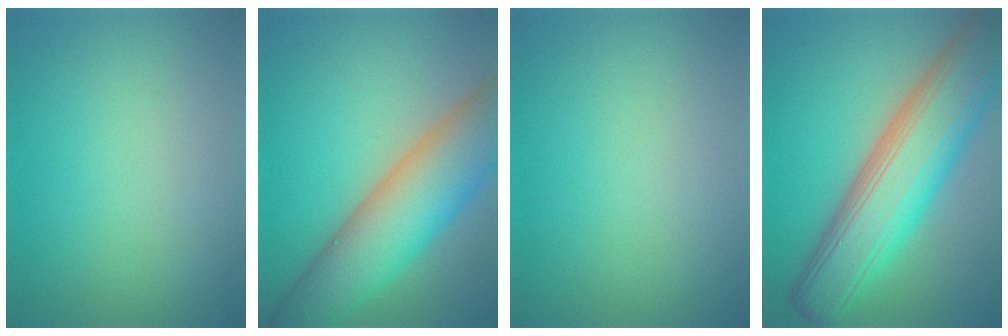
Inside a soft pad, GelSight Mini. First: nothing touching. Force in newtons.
{"total": 10.3, "press": 10.3, "slide": 0.7}
{"total": 0.0}
{"total": 11.3, "press": 11.3, "slide": 0.6}